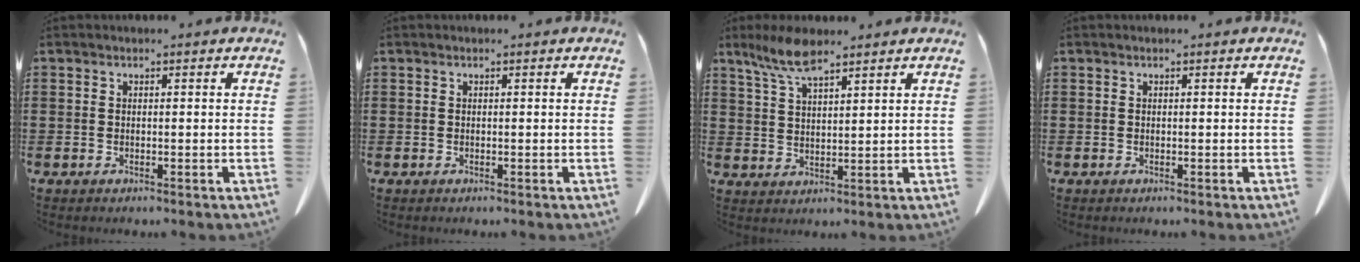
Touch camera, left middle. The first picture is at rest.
{"total": 0.0}
{"total": 6.3, "force": [4.5, 1.6, 4.1], "torque": [-0.092, -0.002, 0.082]}
{"total": 0.0}